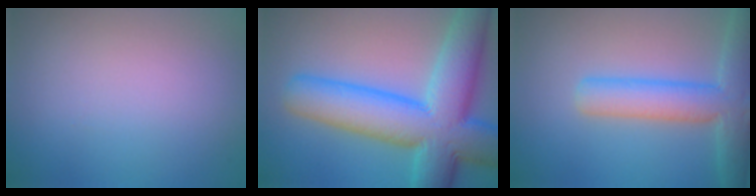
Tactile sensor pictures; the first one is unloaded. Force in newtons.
{"total": 12.1, "press": 12.1, "slide": 0.3}
{"total": 5.8, "press": 5.8, "slide": 0.3}